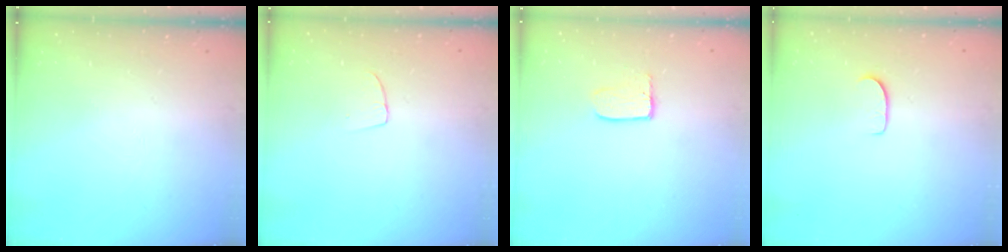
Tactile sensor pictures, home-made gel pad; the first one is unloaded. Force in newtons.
{"total": 2.9, "press": 2.9, "slide": 0.2}
{"total": 3.4, "press": 3.4, "slide": 0.3}
{"total": 6.1, "press": 6.1, "slide": 0.5}